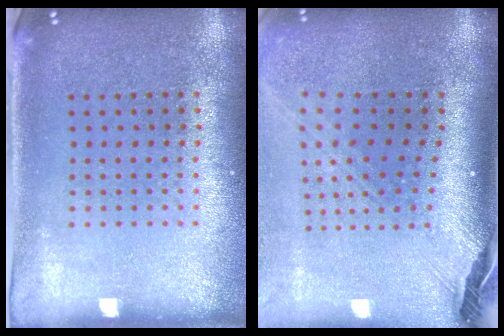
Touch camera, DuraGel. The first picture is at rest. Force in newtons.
{"total": 2.9, "press": 2.0, "slide": 2.0}